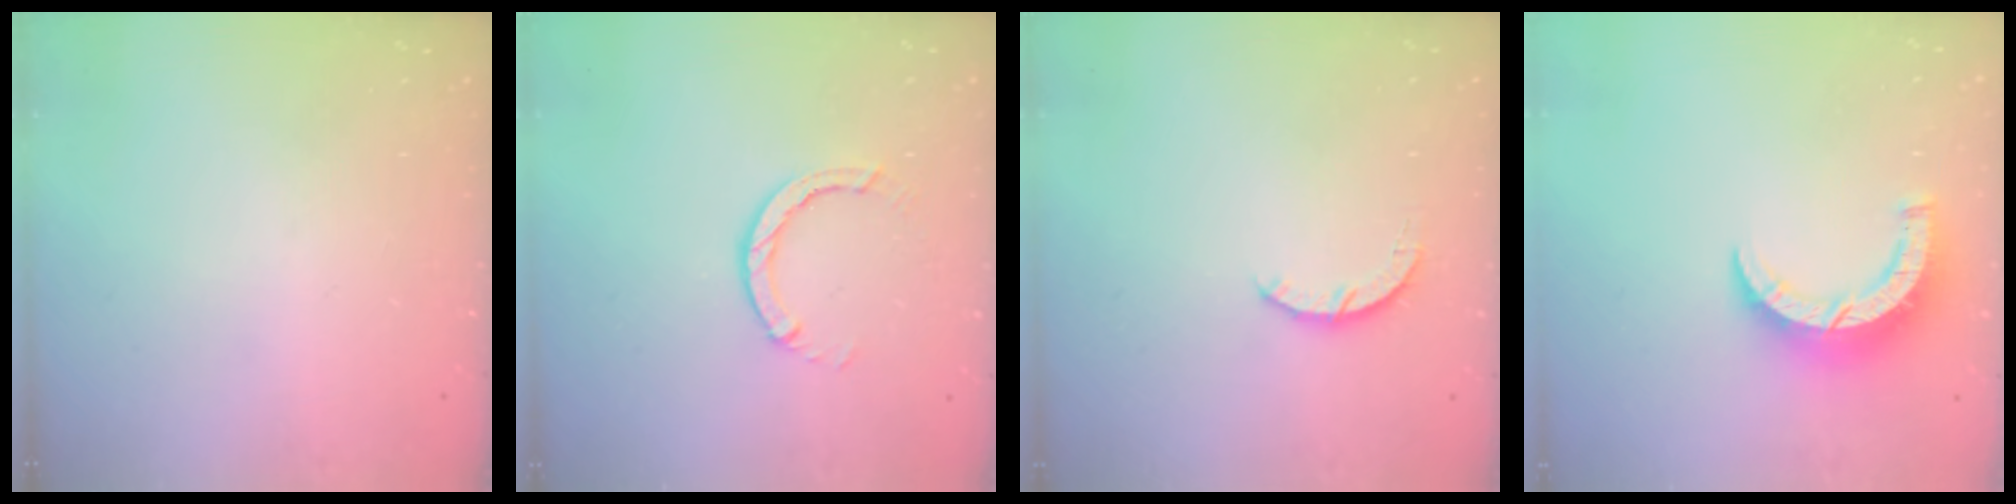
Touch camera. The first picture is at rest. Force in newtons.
{"total": 4.1, "press": 4.0, "slide": 0.6}
{"total": 3.0, "press": 3.0, "slide": 0.4}
{"total": 8.0, "press": 7.9, "slide": 0.7}